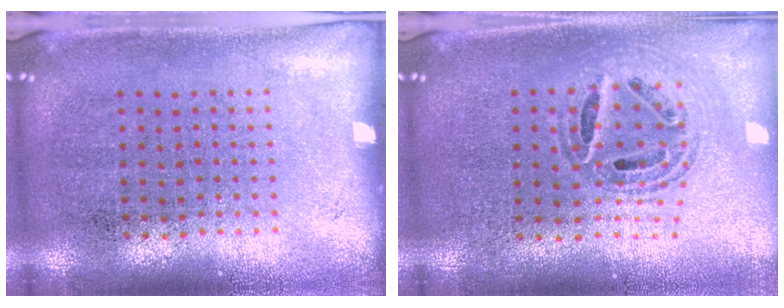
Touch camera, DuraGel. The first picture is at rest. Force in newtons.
{"total": 0.9, "press": 0.8, "slide": 0.2}